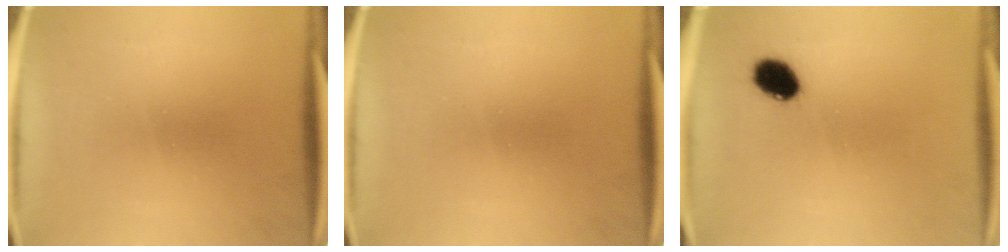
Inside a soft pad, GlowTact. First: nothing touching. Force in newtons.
{"total": 0.0}
{"total": 6.2}